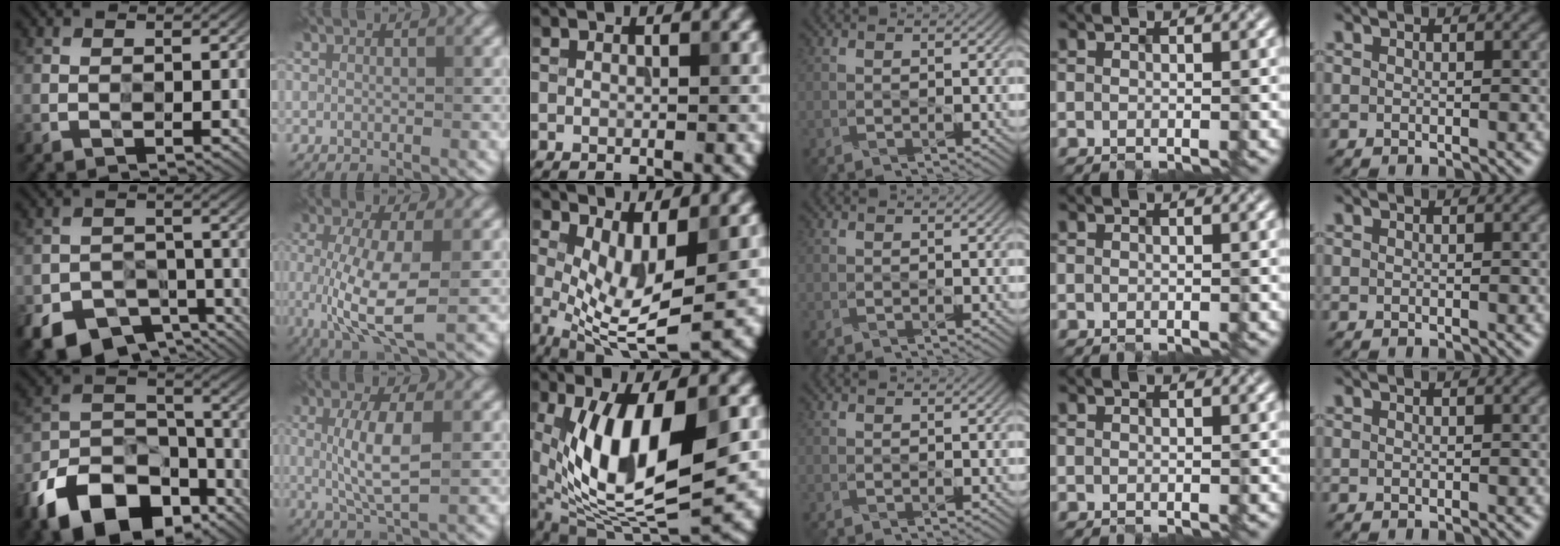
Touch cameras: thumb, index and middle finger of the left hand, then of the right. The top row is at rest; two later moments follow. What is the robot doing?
{"motion": "extract", "object": "keycard holder"}